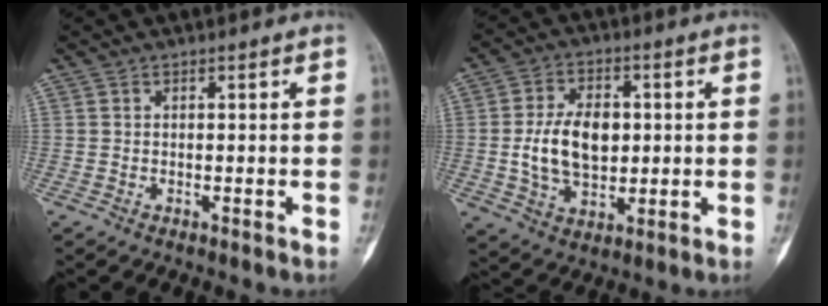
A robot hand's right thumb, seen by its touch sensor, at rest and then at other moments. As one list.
[{"total": 12.1, "force": [0.4, 7.9, 9.1], "torque": [-0.141, 0.003, 0.012]}]